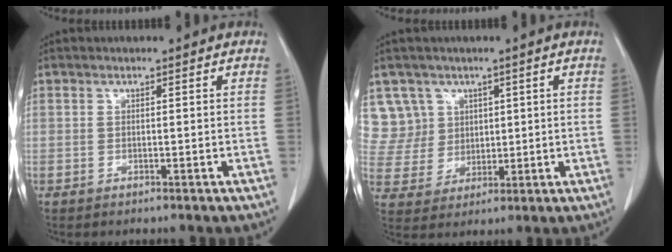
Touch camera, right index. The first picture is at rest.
{"total": 7.5, "force": [3.9, 6.5, -0.2], "torque": [0.008, 0.022, 0.089]}